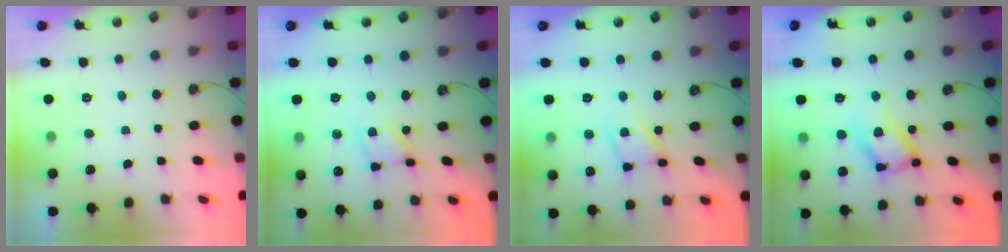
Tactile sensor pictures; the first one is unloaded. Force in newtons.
{"total": 7.2, "press": 7.2, "slide": 0.5}
{"total": 10.3, "press": 10.2, "slide": 0.8}
{"total": 14.9, "press": 14.8, "slide": 1.9}